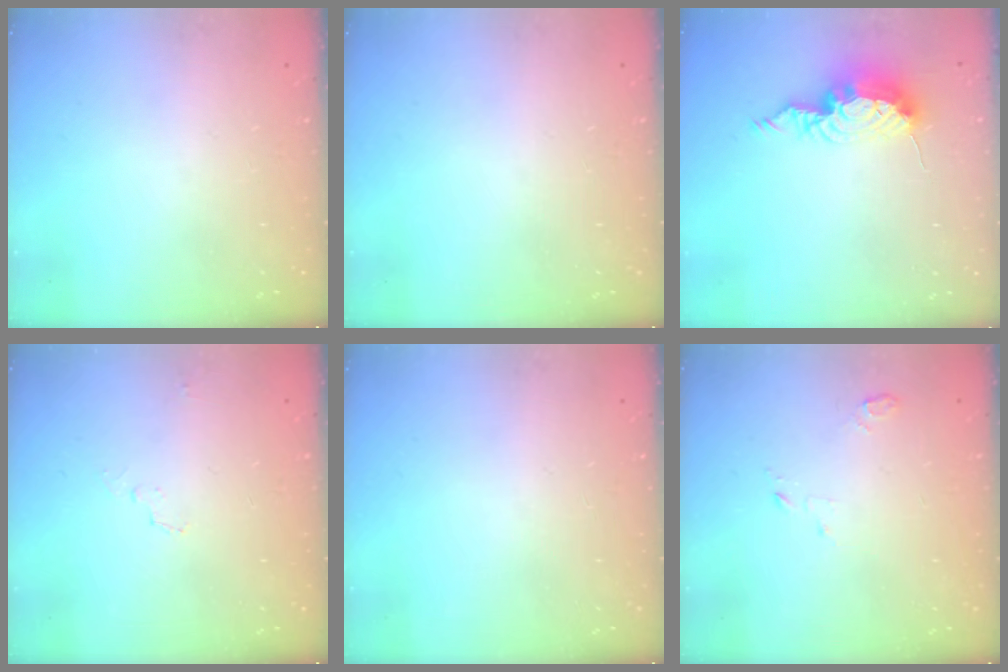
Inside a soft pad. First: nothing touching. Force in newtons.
{"total": 0.0}
{"total": 11.4, "press": 11.4, "slide": 1.1}
{"total": 3.4, "press": 3.1, "slide": 1.5}
{"total": 0.0}
{"total": 2.8, "press": 2.8, "slide": 0.3}